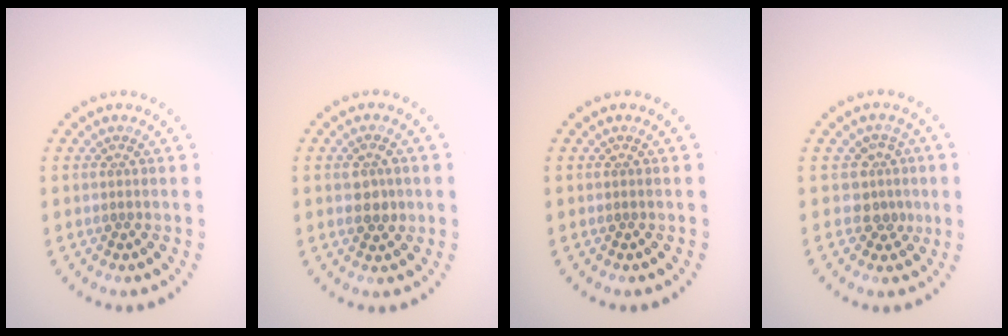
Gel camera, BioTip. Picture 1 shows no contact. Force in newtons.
{"total": 2.1, "press": 2.1, "slide": 0.2}
{"total": 0.0}
{"total": 2.6, "press": 1.9, "slide": 1.7}